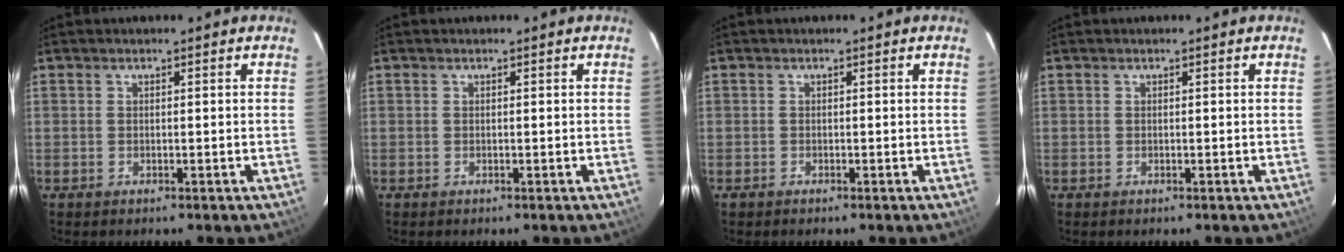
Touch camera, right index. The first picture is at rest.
{"total": 0.0}
{"total": 0.7, "force": [-0.5, 0.5, -0.1], "torque": [-0.001, 0.003, -0.009]}
{"total": 0.0}